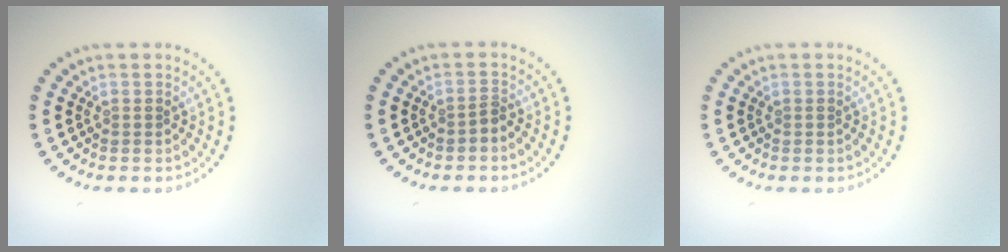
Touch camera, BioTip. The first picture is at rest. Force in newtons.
{"total": 0.7, "press": 0.4, "slide": 0.6}
{"total": 0.0}